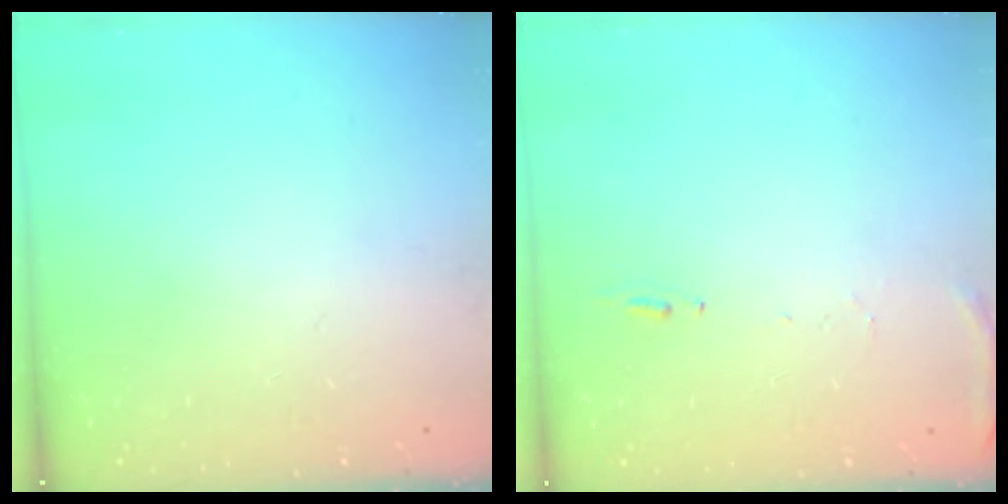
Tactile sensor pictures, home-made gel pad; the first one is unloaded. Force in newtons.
{"total": 6.6, "press": 6.5, "slide": 0.7}